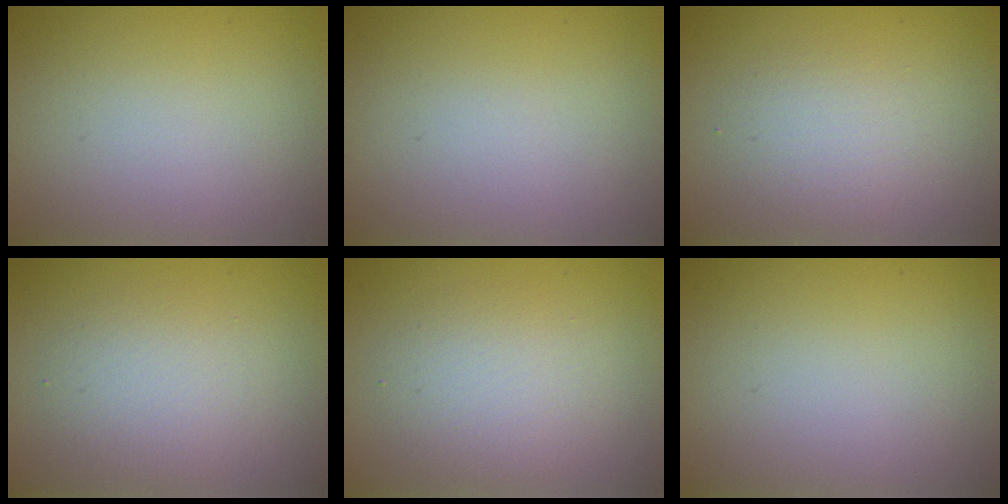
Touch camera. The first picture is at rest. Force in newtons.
{"total": 0.0}
{"total": 2.4, "press": 2.4, "slide": 0.0}
{"total": 2.9, "press": 2.9, "slide": 0.2}
{"total": 3.2, "press": 3.2, "slide": 0.1}
{"total": 0.0}